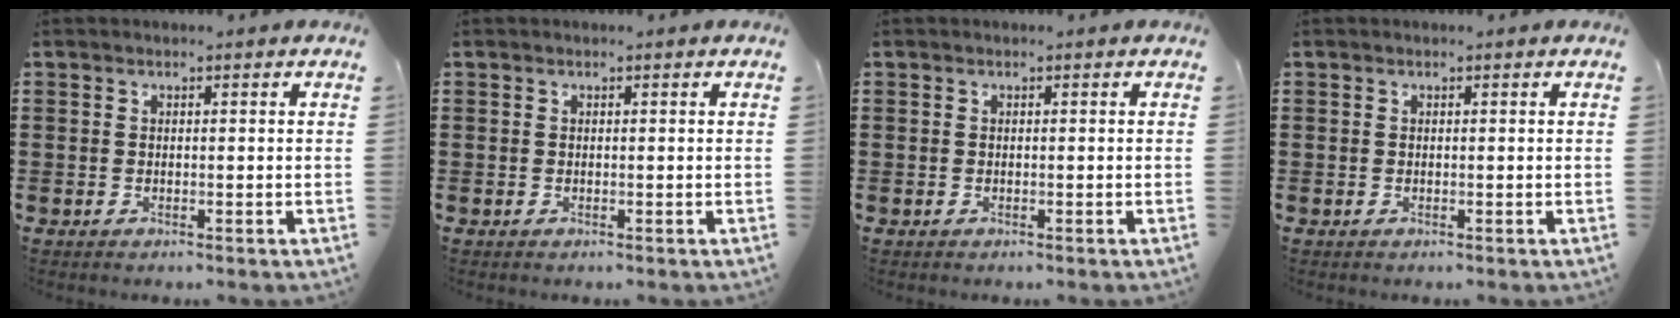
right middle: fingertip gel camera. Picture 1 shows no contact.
{"total": 0.0}
{"total": 0.0}
{"total": 0.0}